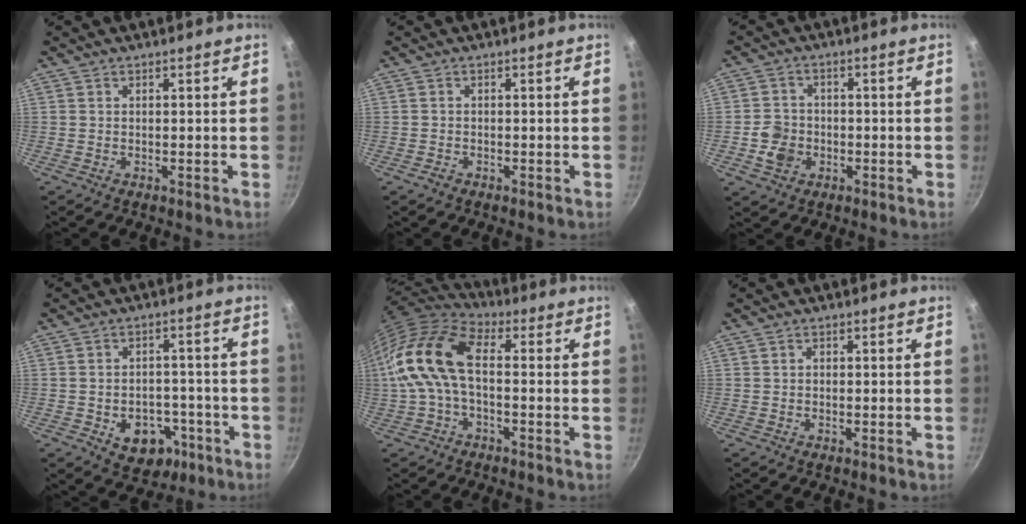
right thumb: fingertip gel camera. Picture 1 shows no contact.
{"total": 1.1, "force": [-0.8, 0.7, 0.4], "torque": [-0.009, 0.007, -0.014]}
{"total": 5.9, "force": [-1.6, 5.1, 2.6], "torque": [-0.031, 0.020, -0.034]}
{"total": 9.7, "force": [-4.0, 7.1, 5.3], "torque": [-0.040, 0.028, -0.045]}
{"total": 16.2, "force": [-0.1, 9.2, 13.4], "torque": [-0.270, 0.030, -0.019]}
{"total": 0.9, "force": [0.0, 0.7, 0.5], "torque": [-0.007, 0.005, -0.001]}